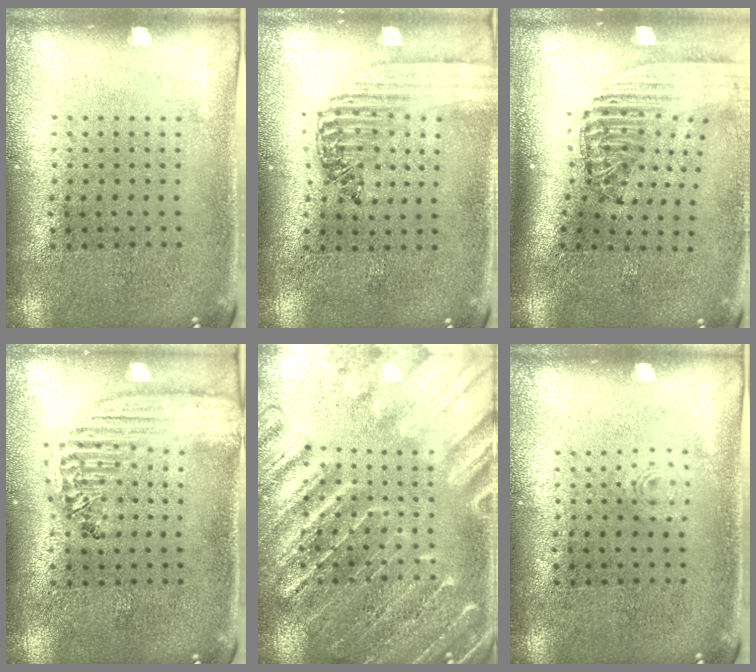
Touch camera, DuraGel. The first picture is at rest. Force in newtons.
{"total": 1.4, "press": 1.4, "slide": 0.4}
{"total": 2.4, "press": 1.8, "slide": 1.6}
{"total": 2.1, "press": 1.9, "slide": 1.0}
{"total": 3.5, "press": 3.5, "slide": 0.4}
{"total": 0.7, "press": 0.7, "slide": 0.2}